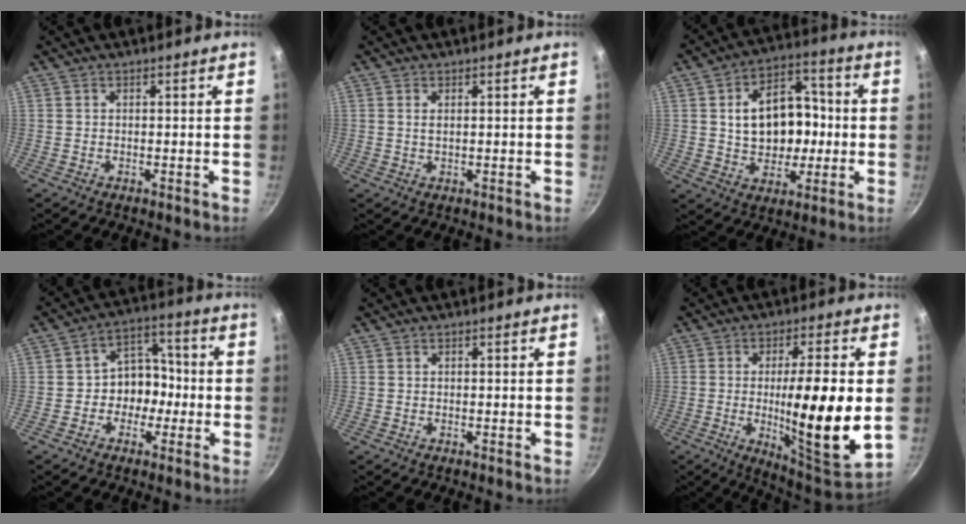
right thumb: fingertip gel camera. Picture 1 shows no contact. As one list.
[{"total": 1.4, "force": [0.4, 0.7, 1.1], "torque": [-0.022, 0.000, 0.008]}, {"total": 16.0, "force": [0.5, 11.7, 11.0], "torque": [-0.133, 0.029, 0.011]}, {"total": 8.7, "force": [-1.8, 7.2, 4.6], "torque": [-0.011, 0.037, -0.038]}, {"total": 0.0}, {"total": 19.4, "force": [-1.3, 3.9, 19.0], "torque": [-0.292, -0.019, -0.017]}]